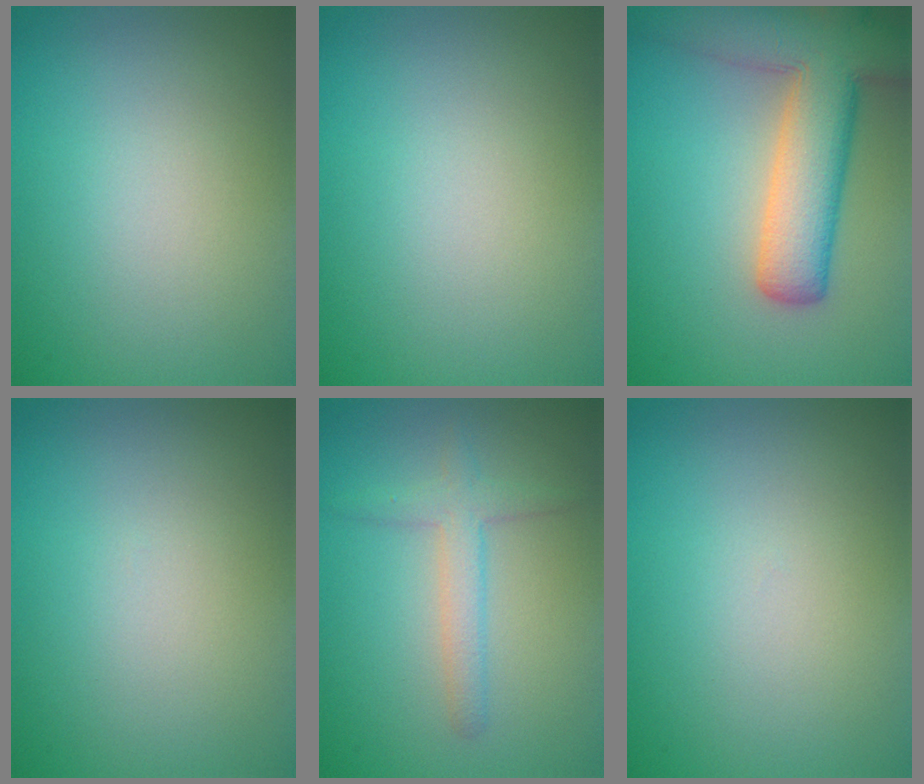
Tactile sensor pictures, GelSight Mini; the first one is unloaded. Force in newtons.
{"total": 0.0}
{"total": 9.6, "press": 9.6, "slide": 0.6}
{"total": 0.0}
{"total": 2.4, "press": 2.4, "slide": 0.1}
{"total": 0.0}